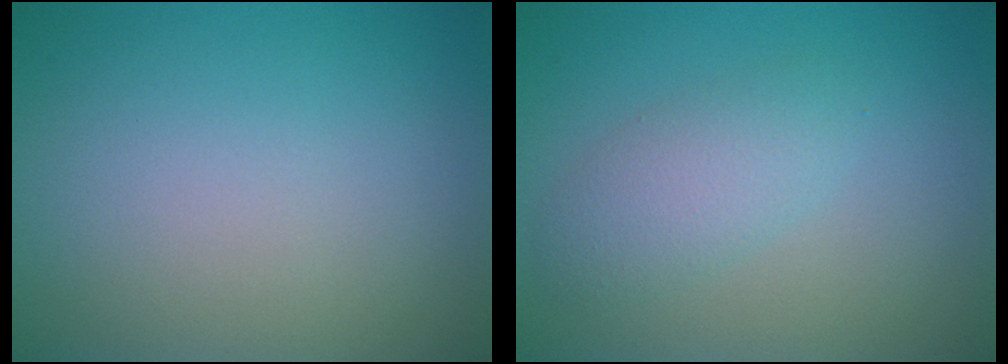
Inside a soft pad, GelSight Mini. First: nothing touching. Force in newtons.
{"total": 2.8, "press": 2.8, "slide": 0.1}